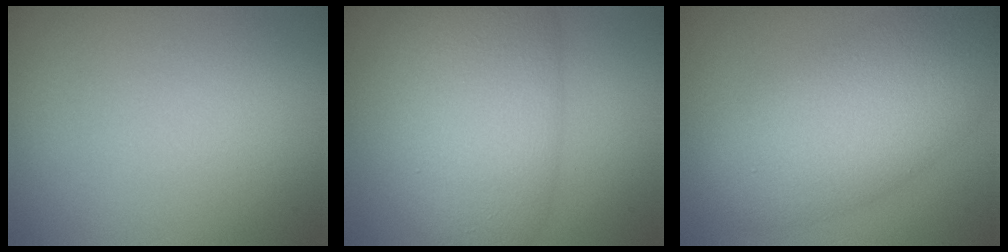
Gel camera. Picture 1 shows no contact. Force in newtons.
{"total": 9.9, "press": 9.9, "slide": 0.3}
{"total": 8.2, "press": 8.2, "slide": 0.4}